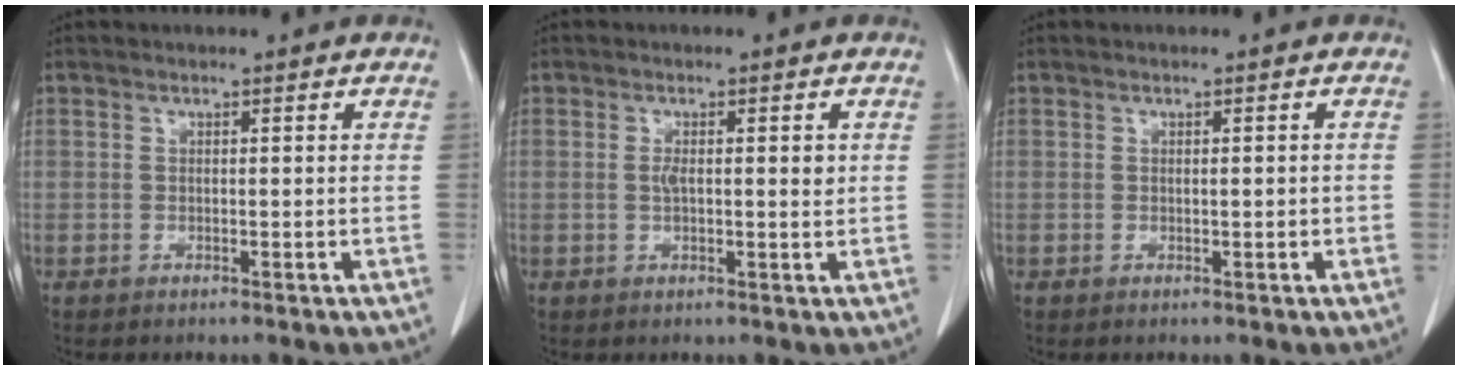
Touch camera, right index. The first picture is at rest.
{"total": 3.3, "force": [0.4, 1.2, 3.0], "torque": [-0.053, 0.003, 0.006]}
{"total": 1.0, "force": [-0.1, 0.2, 1.0], "torque": [-0.014, 0.000, 0.001]}